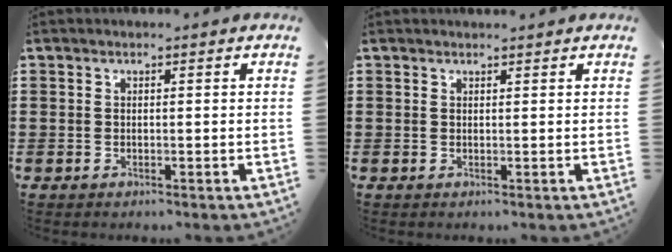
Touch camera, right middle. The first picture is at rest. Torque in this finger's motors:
{"motor_torque": [-0.11, -0.11, 0.00, -0.01]}